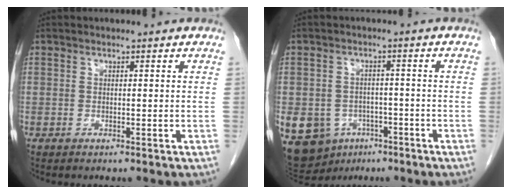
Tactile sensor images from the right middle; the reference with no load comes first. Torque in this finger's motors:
{"motor_torque": [0.84, -0.77, 0.30, 0.10]}